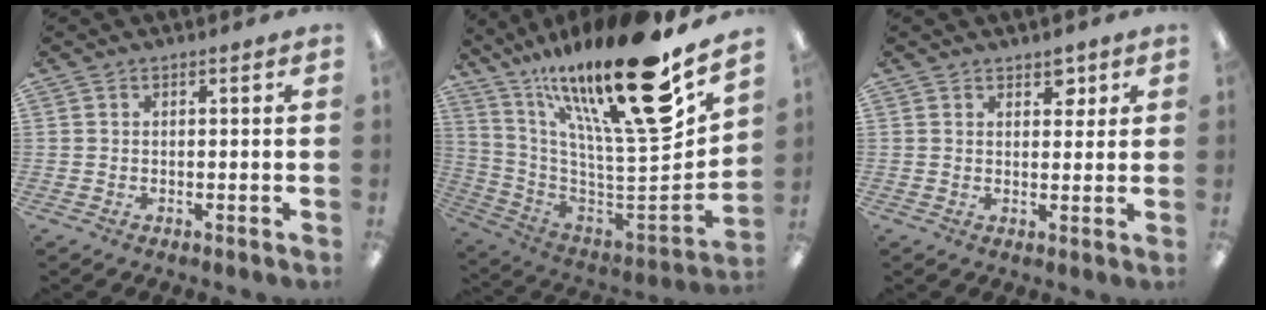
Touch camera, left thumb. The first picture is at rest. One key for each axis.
{"total": 27.1, "fx": 17.1, "fy": 5.4, "fz": 20.3, "tx": -0.305, "ty": -0.134, "tz": 0.276}
{"total": 3.4, "fx": 2.3, "fy": 2.1, "fz": 1.5, "tx": -0.001, "ty": -0.011, "tz": 0.034}